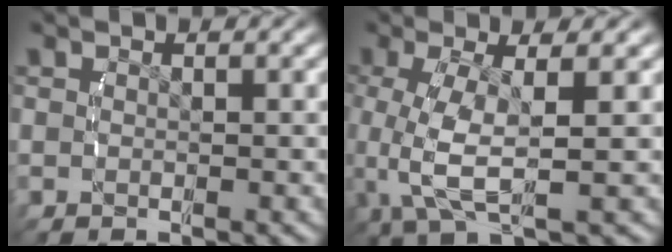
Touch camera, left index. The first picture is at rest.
{"total": 6.9, "force": [0.2, 3.4, 6.0], "torque": [-0.139, -0.020, 0.012]}